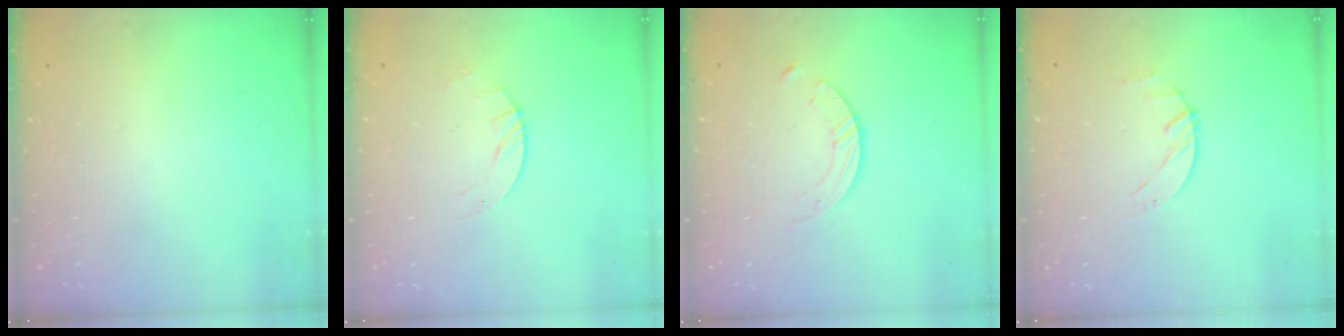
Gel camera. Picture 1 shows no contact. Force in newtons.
{"total": 2.8, "press": 2.8, "slide": 0.4}
{"total": 1.4, "press": 1.4, "slide": 0.2}
{"total": 1.2, "press": 1.2, "slide": 0.2}